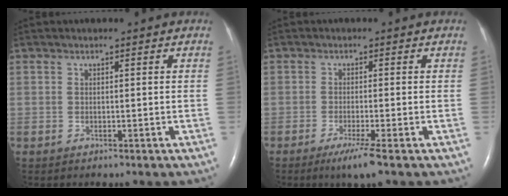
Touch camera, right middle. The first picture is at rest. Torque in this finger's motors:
{"motor_torque": [0.46, -0.42, 0.14, 0.03]}